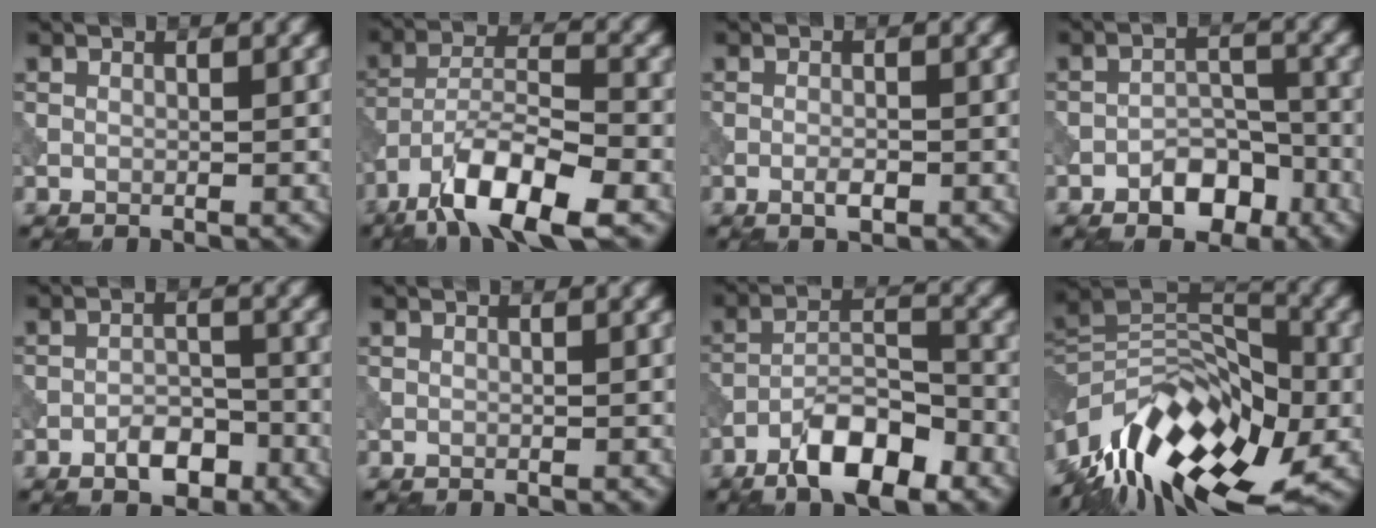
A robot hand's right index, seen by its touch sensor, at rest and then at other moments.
{"total": 9.5, "force": [-6.1, 2.9, 6.7], "torque": [-0.109, 0.003, -0.117]}
{"total": 1.5, "force": [-0.7, 0.5, 1.2], "torque": [-0.022, 0.000, -0.015]}
{"total": 4.2, "force": [-2.6, 2.3, 2.3], "torque": [-0.024, 0.006, -0.044]}
{"total": 3.2, "force": [-2.0, 1.6, 1.9], "torque": [-0.025, 0.006, -0.035]}
{"total": 0.0}
{"total": 7.2, "force": [-4.7, 2.6, 4.8], "torque": [-0.076, 0.009, -0.088]}
{"total": 14.7, "force": [-6.9, 7.6, 10.5], "torque": [-0.195, 0.022, -0.136]}